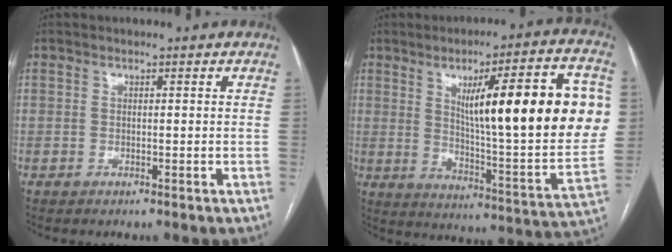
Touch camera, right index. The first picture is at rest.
{"total": 25.0, "force": [5.9, 3.5, 24.1], "torque": [-0.302, 0.014, 0.087]}